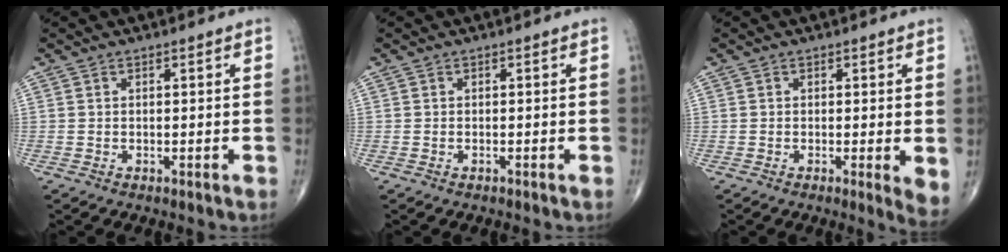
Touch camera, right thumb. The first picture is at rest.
{"total": 0.0}
{"total": 3.3, "force": [-0.2, 0.8, 3.2], "torque": [-0.047, -0.012, -0.009]}